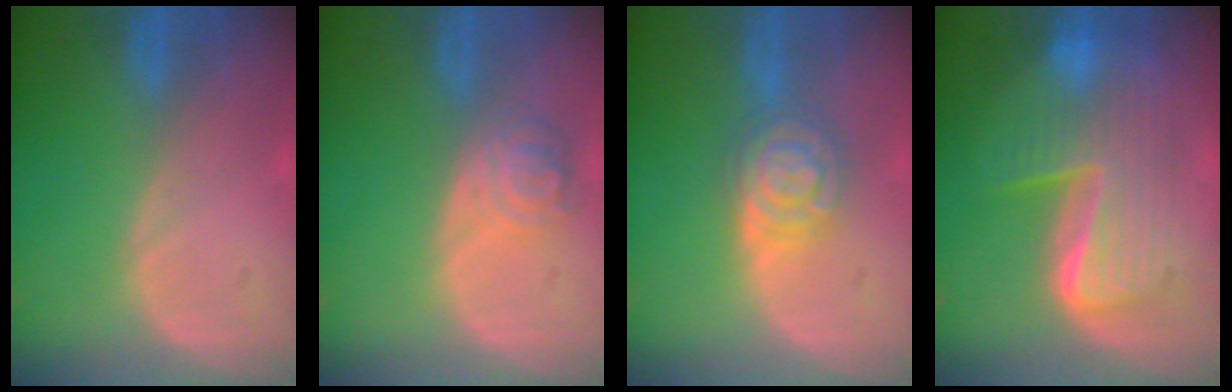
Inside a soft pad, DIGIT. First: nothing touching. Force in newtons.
{"total": 4.7, "press": 4.2, "slide": 2.1}
{"total": 6.7, "press": 6.6, "slide": 0.4}
{"total": 9.9, "press": 9.9, "slide": 0.9}